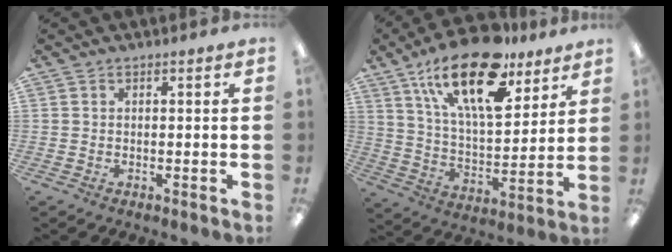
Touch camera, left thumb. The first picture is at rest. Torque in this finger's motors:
{"motor_torque": [0.63, 0.80, 1.65, -1.14, 0.54]}